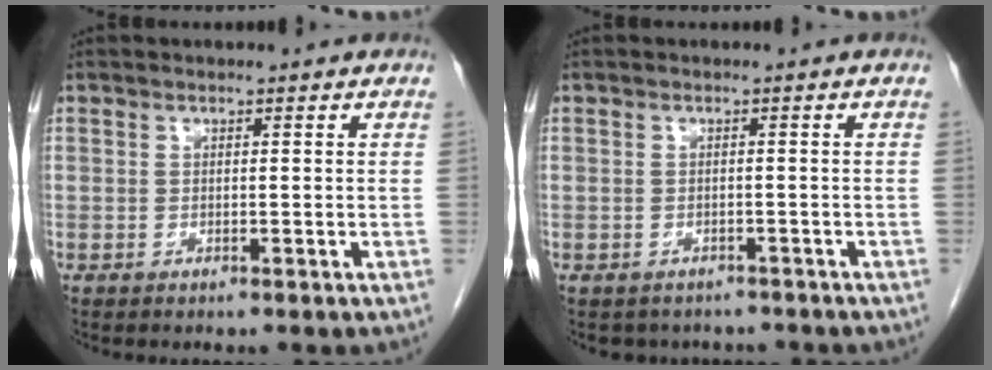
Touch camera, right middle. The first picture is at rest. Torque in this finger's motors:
{"motor_torque": [0.01, -0.01, 0.00, 0.00]}